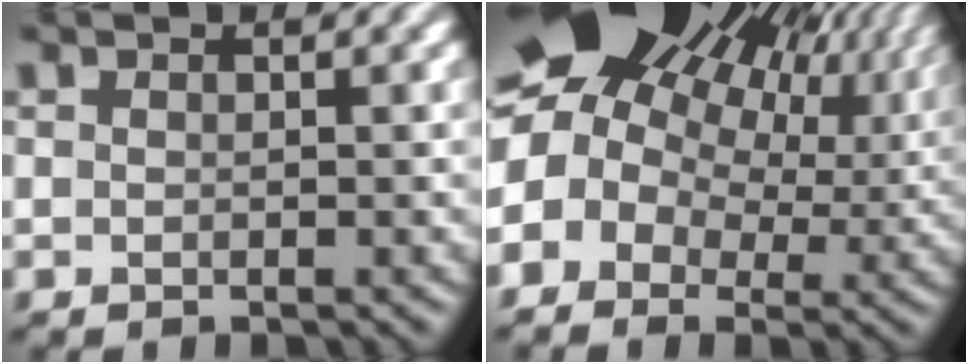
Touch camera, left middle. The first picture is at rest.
{"total": 18.9, "force": [6.4, 14.2, 10.7], "torque": [-0.218, 0.037, 0.087]}